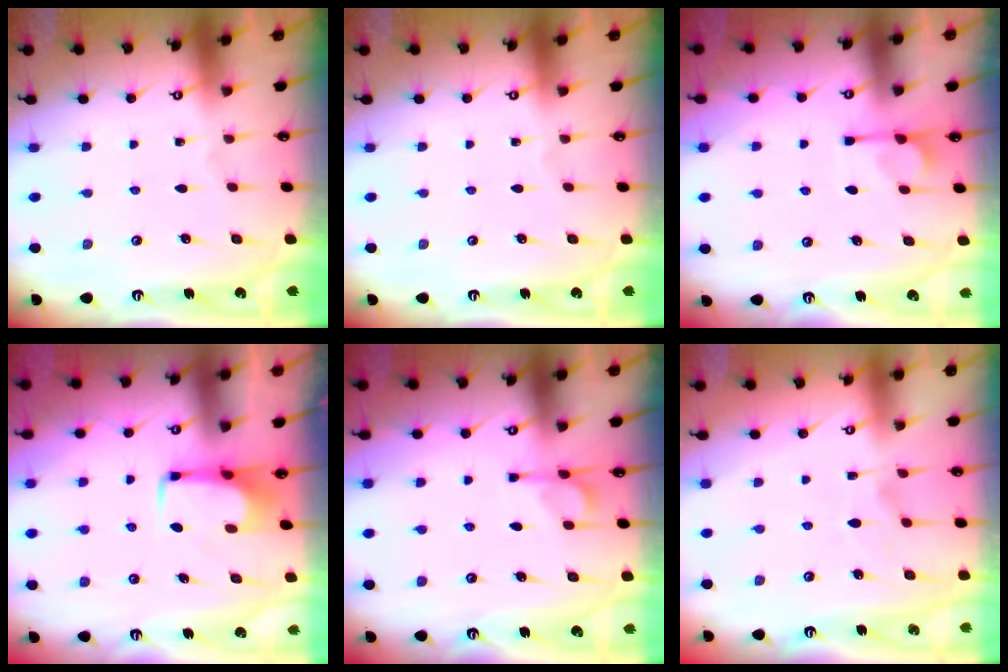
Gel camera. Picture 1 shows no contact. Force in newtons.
{"total": 0.0}
{"total": 1.2, "press": 0.3, "slide": 1.1}
{"total": 0.6, "press": 0.5, "slide": 0.2}
{"total": 4.1, "press": 4.1, "slide": 0.6}
{"total": 2.8, "press": 2.5, "slide": 1.2}